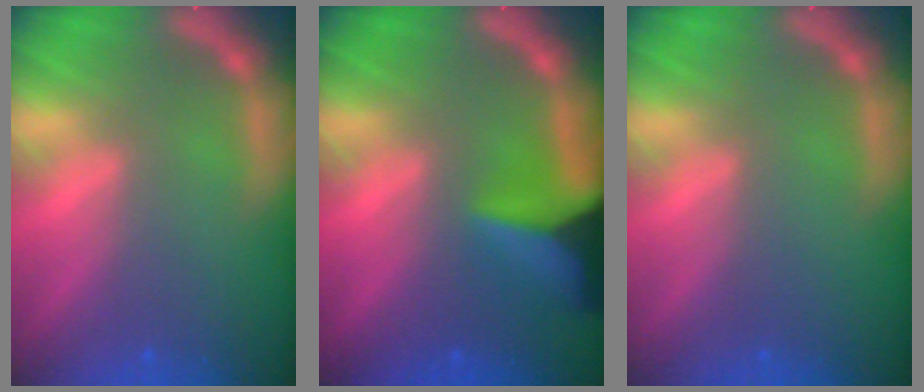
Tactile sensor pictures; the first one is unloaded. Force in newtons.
{"total": 8.9}
{"total": 0.0}